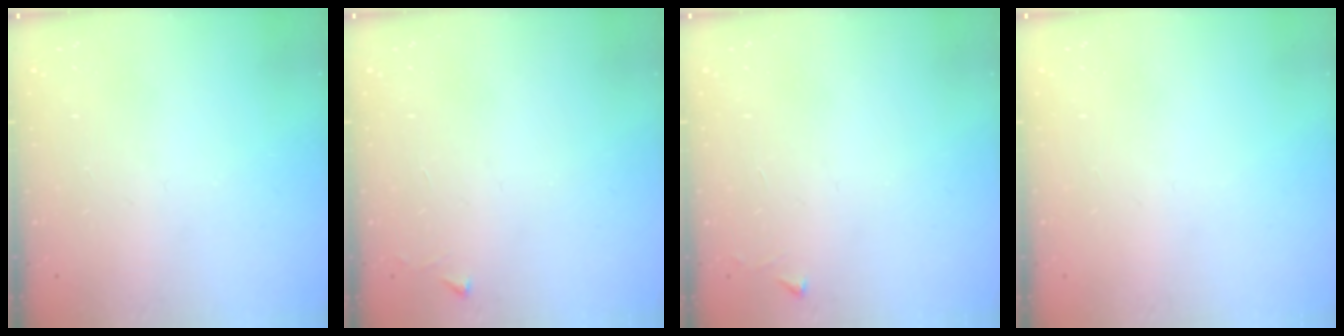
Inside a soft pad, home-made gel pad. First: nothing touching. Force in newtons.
{"total": 2.3, "press": 2.3, "slide": 0.4}
{"total": 2.3, "press": 2.3, "slide": 0.4}
{"total": 0.0}